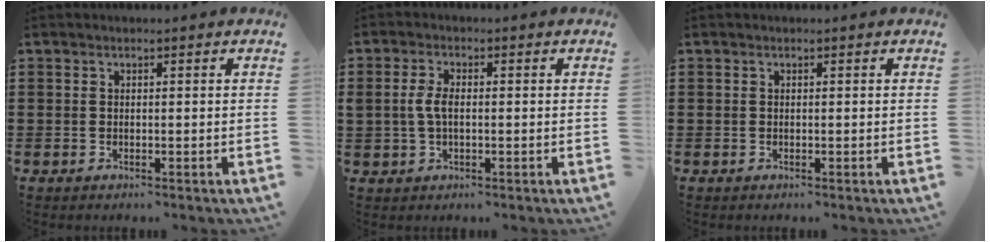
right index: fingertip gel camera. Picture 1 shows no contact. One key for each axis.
{"total": 3.6, "fx": 0.0, "fy": 1.9, "fz": 3.1, "tx": -0.083, "ty": -0.001, "tz": -0.009}
{"total": 0.0}